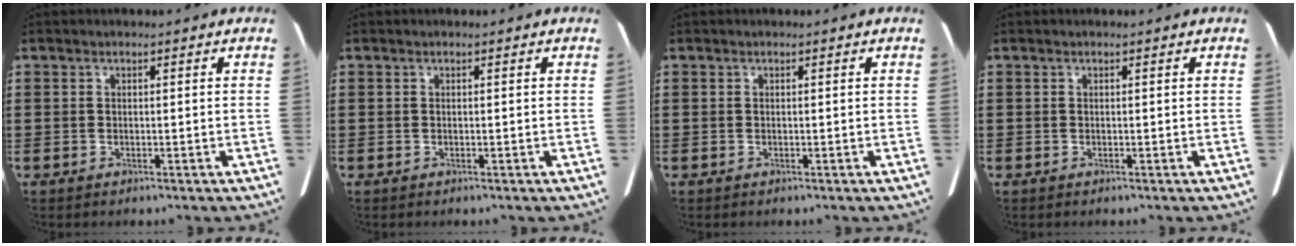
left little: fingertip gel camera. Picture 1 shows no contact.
{"total": 0.0}
{"total": 0.0}
{"total": 0.0}